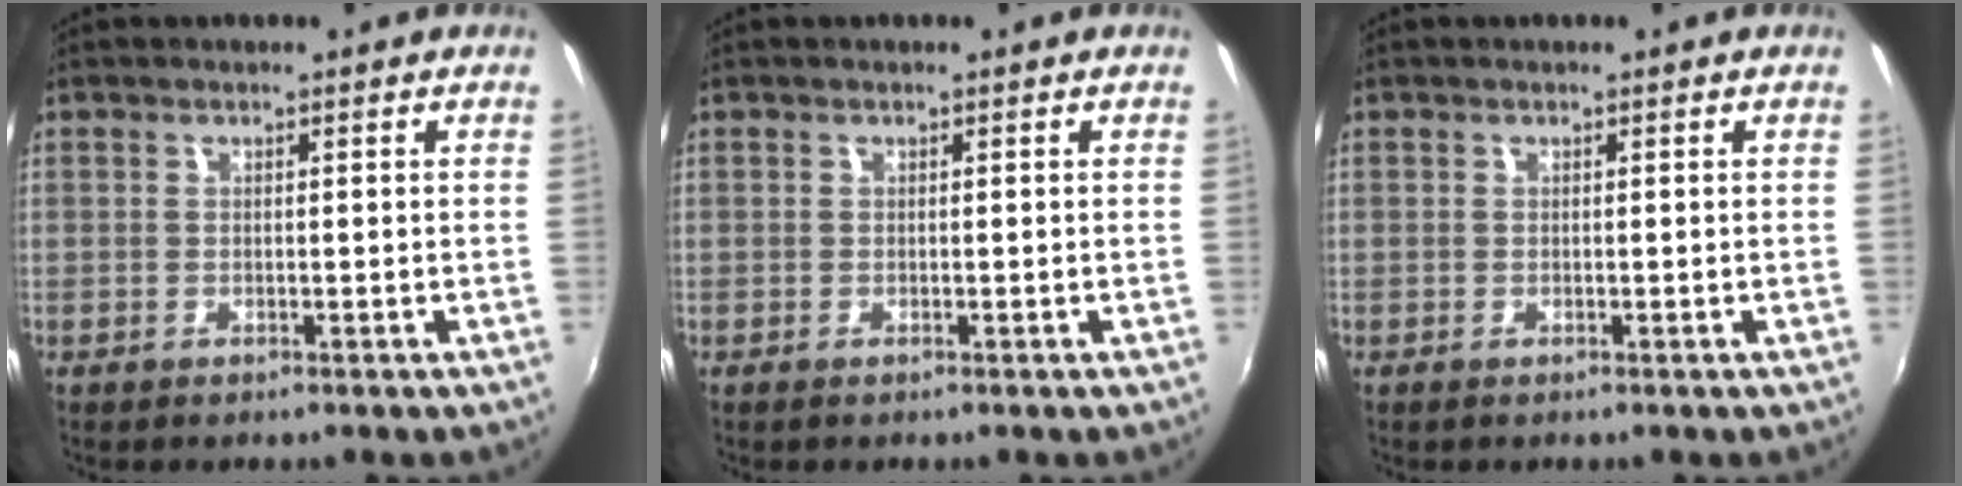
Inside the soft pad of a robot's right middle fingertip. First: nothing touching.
{"total": 0.0}
{"total": 0.0}